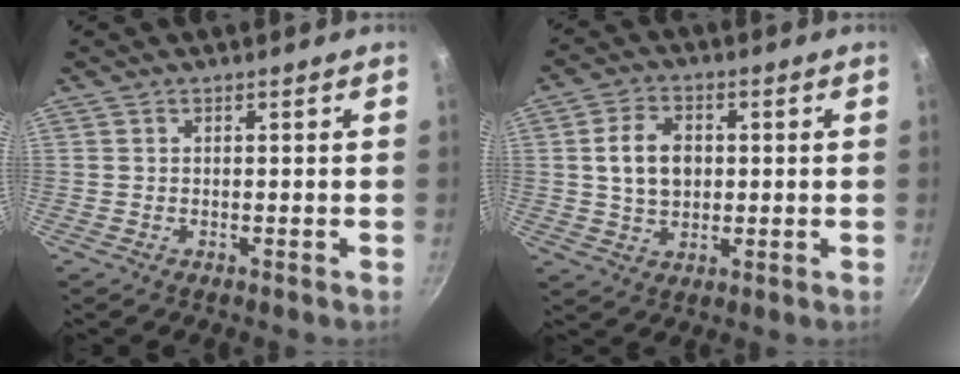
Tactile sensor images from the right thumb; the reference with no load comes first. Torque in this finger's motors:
{"motor_torque": [-0.14, 0.34, 0.23, 0.01, 0.06]}